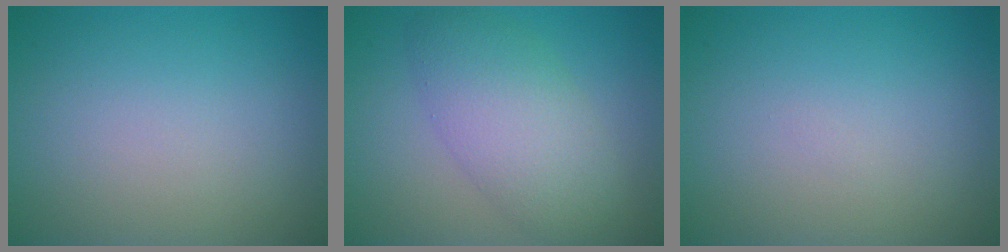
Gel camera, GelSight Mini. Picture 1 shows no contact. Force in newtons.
{"total": 5.8, "press": 5.8, "slide": 0.2}
{"total": 0.0}